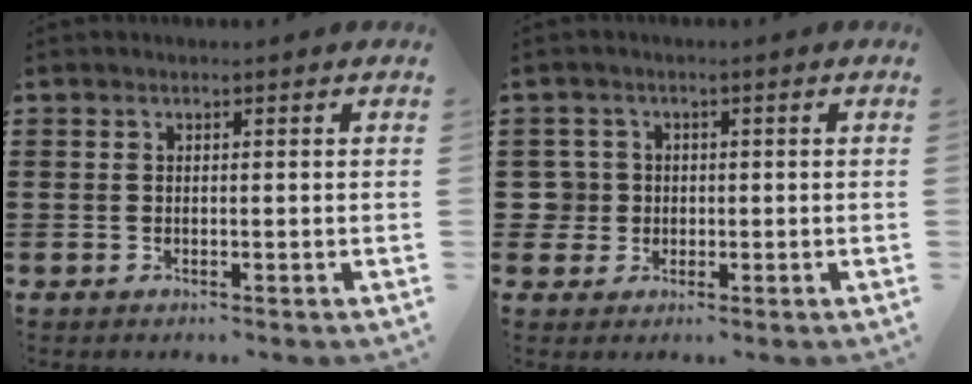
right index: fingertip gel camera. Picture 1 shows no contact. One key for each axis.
{"total": 3.4, "fx": -0.2, "fy": 3.3, "fz": 0.7, "tx": -0.045, "ty": 0.002, "tz": -0.010}